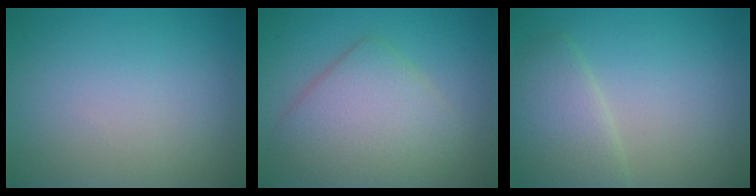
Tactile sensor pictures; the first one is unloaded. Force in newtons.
{"total": 6.2, "press": 6.1, "slide": 0.5}
{"total": 3.8, "press": 3.8, "slide": 0.2}